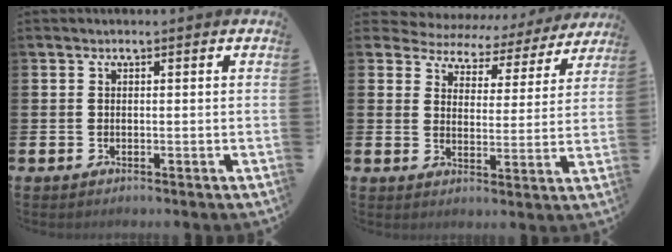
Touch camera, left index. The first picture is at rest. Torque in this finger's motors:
{"motor_torque": [1.26, -0.88, 0.26, 0.00]}